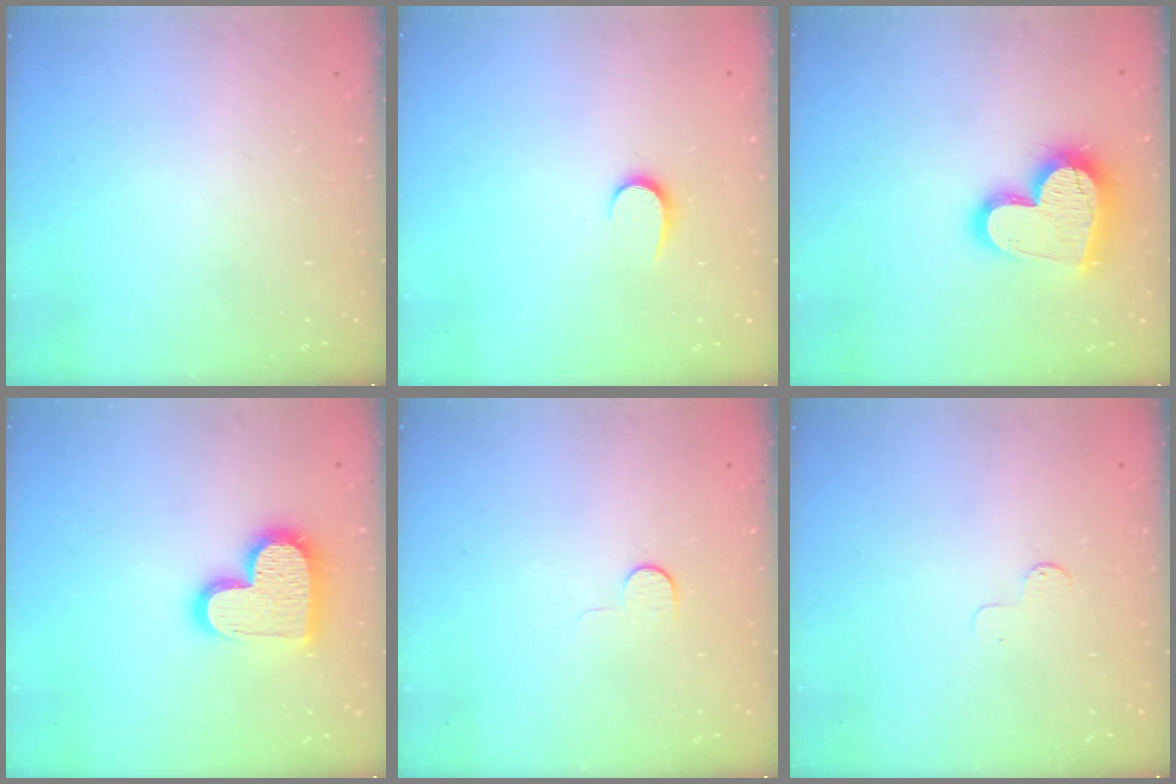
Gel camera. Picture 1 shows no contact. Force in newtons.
{"total": 5.6, "press": 5.5, "slide": 0.6}
{"total": 18.1, "press": 18.0, "slide": 1.5}
{"total": 16.0, "press": 16.0, "slide": 1.1}
{"total": 5.0, "press": 5.0, "slide": 0.5}
{"total": 2.6, "press": 2.6, "slide": 0.3}